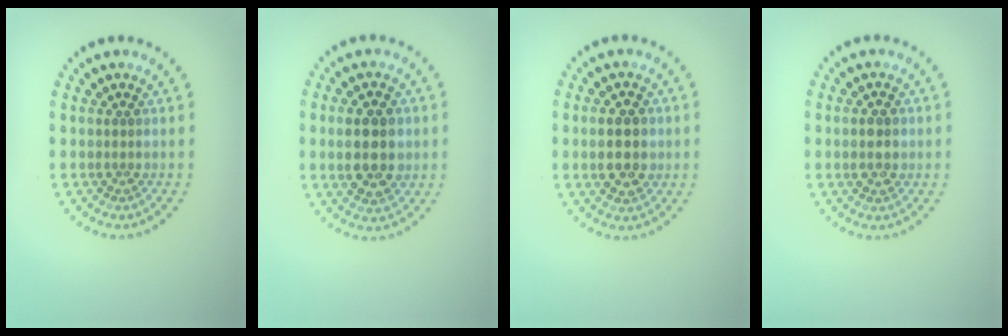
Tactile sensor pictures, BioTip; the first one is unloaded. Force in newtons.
{"total": 4.7, "press": 4.7, "slide": 0.4}
{"total": 4.4, "press": 4.4, "slide": 0.1}
{"total": 2.0, "press": 2.0, "slide": 0.1}